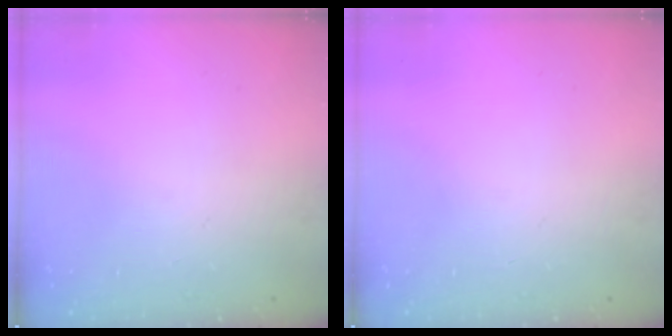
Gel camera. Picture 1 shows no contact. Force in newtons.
{"total": 0.0}